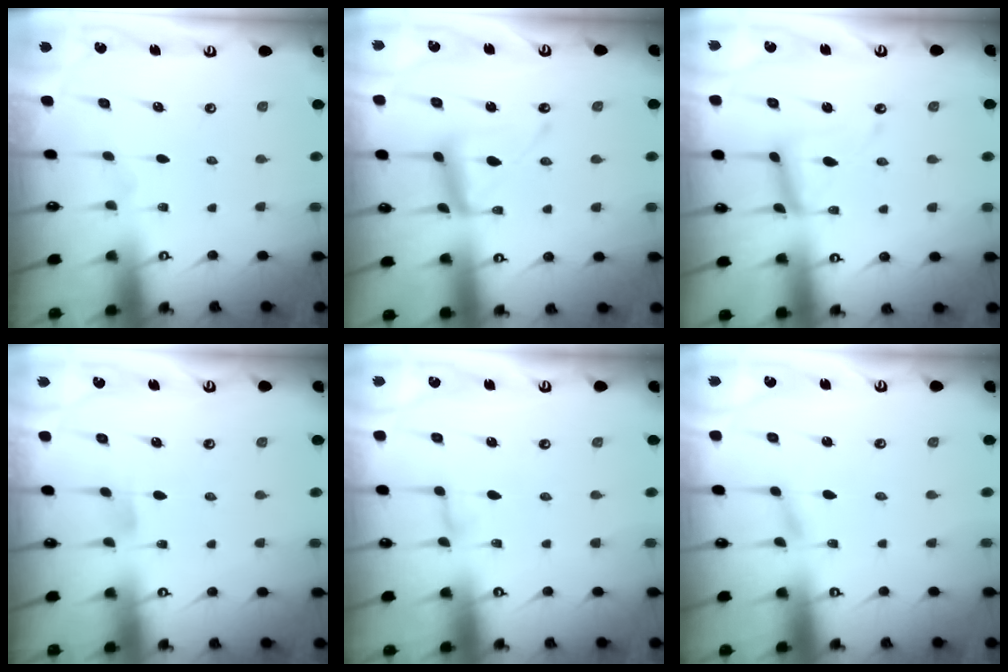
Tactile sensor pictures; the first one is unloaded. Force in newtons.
{"total": 12.3, "press": 12.3, "slide": 1.0}
{"total": 11.5, "press": 11.5, "slide": 1.0}
{"total": 3.2, "press": 3.2, "slide": 0.4}
{"total": 2.9, "press": 2.9, "slide": 0.2}
{"total": 1.6, "press": 1.6, "slide": 0.2}